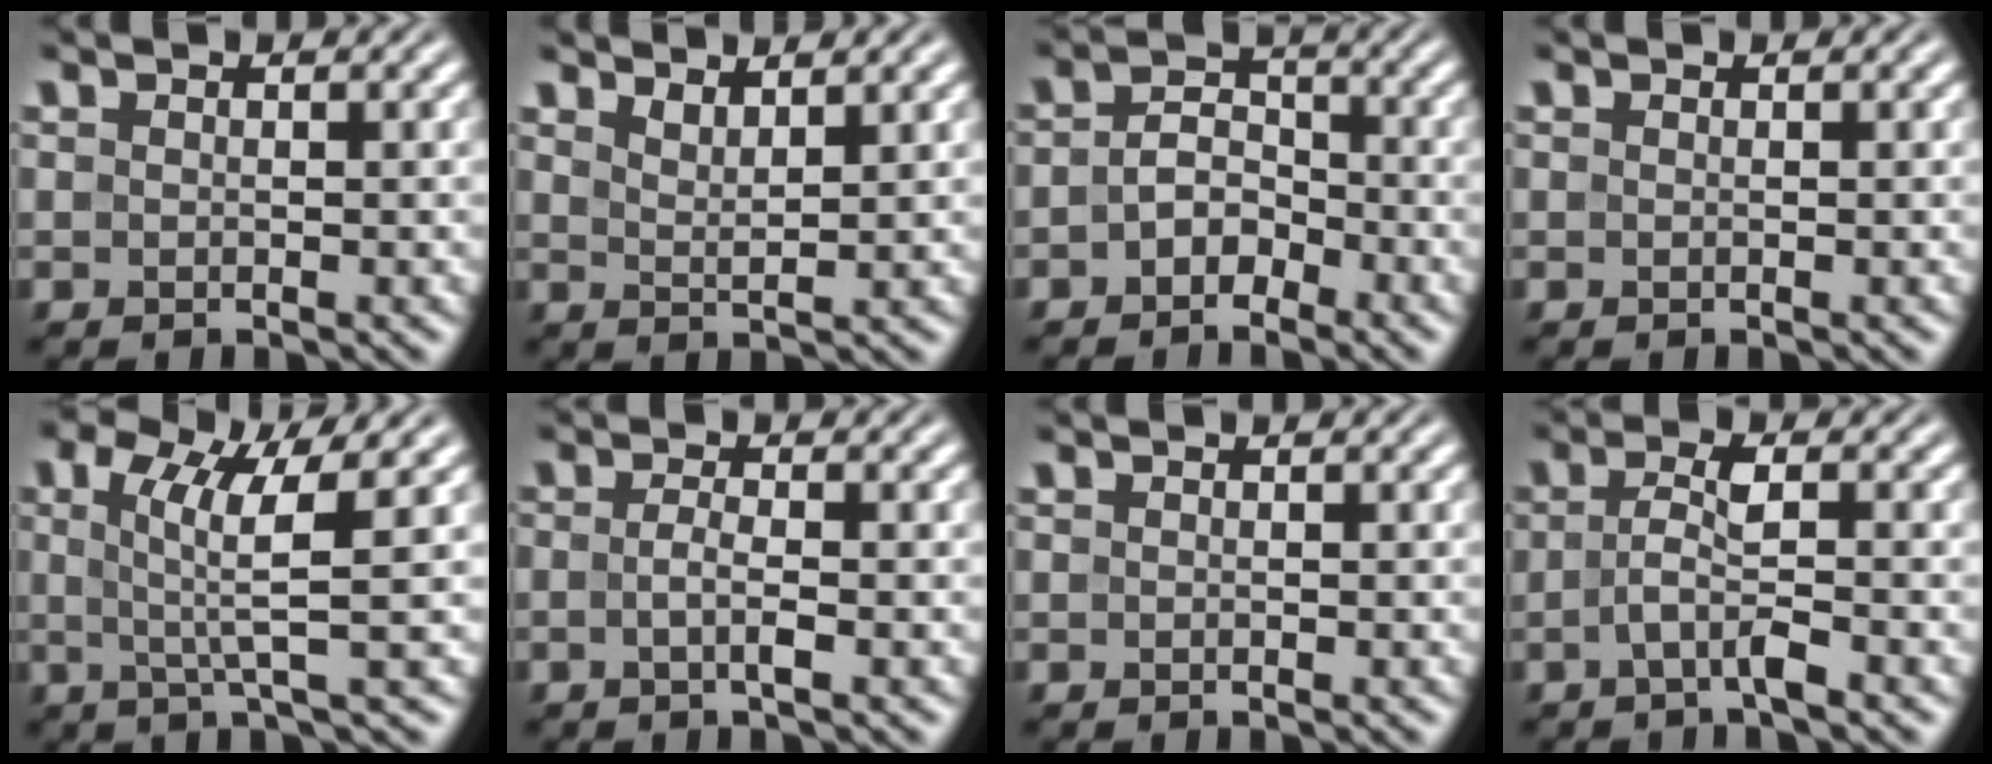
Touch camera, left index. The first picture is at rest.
{"total": 2.1, "force": [1.8, 0.4, 1.1], "torque": [-0.014, 0.000, 0.032]}
{"total": 2.7, "force": [-1.4, 1.9, 1.4], "torque": [-0.022, 0.011, -0.032]}
{"total": 0.0}
{"total": 5.3, "force": [1.2, 1.2, 5.0], "torque": [-0.094, 0.009, 0.018]}
{"total": 1.7, "force": [-0.4, 0.3, 1.6], "torque": [-0.034, 0.002, -0.012]}
{"total": 0.0}
{"total": 2.6, "force": [-0.7, 0.4, 2.4], "torque": [-0.047, 0.008, -0.020]}